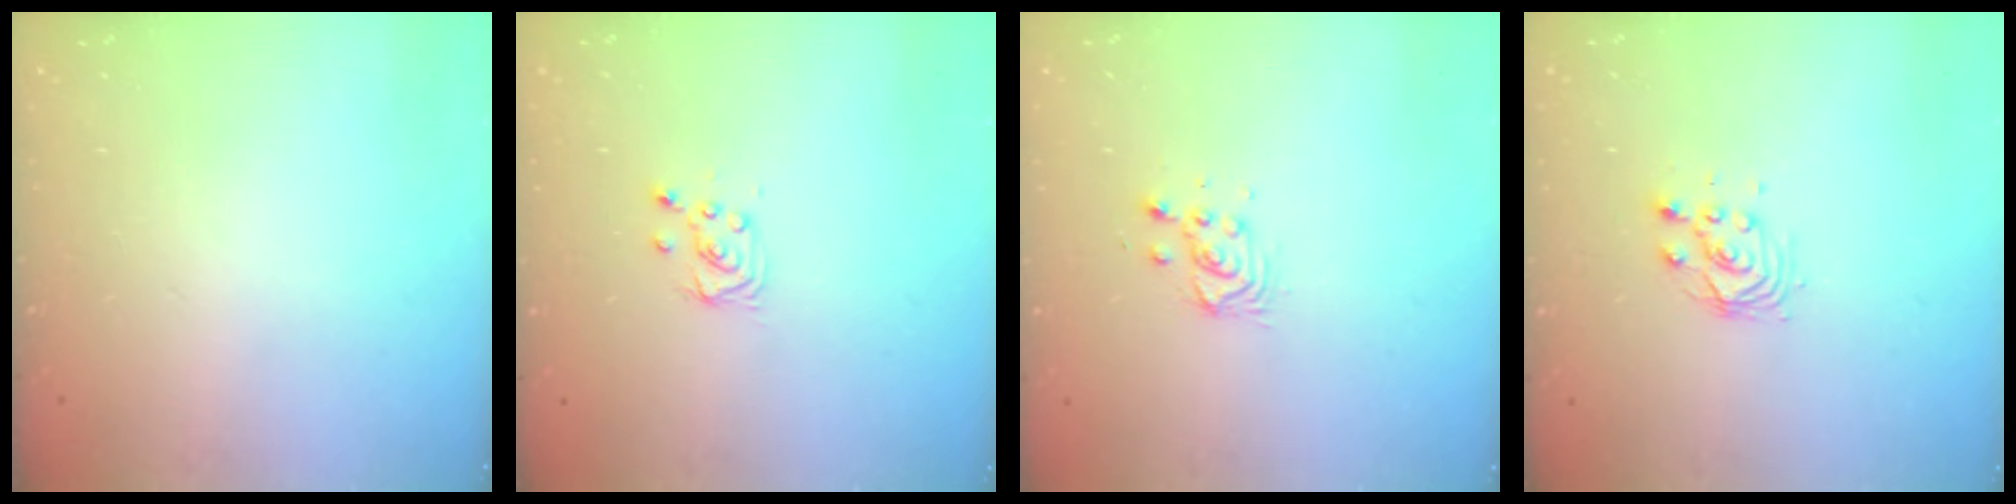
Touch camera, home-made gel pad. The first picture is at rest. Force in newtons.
{"total": 4.6, "press": 4.6, "slide": 0.5}
{"total": 3.4, "press": 3.4, "slide": 0.4}
{"total": 4.4, "press": 4.4, "slide": 0.2}